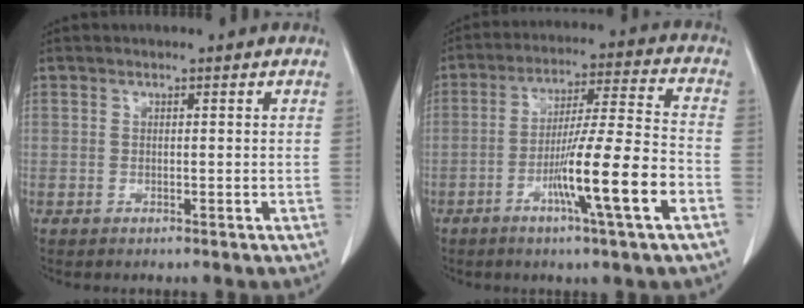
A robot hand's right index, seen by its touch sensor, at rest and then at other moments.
{"total": 13.6, "force": [-5.3, -0.7, 12.5], "torque": [-0.216, -0.007, -0.092]}